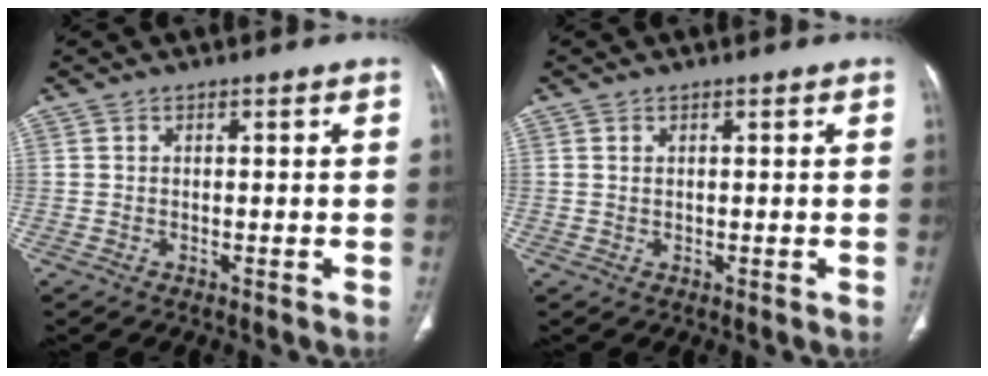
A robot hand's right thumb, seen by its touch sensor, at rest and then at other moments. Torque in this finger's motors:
{"motor_torque": [-0.08, -0.25, -0.28, 0.13, -0.03]}